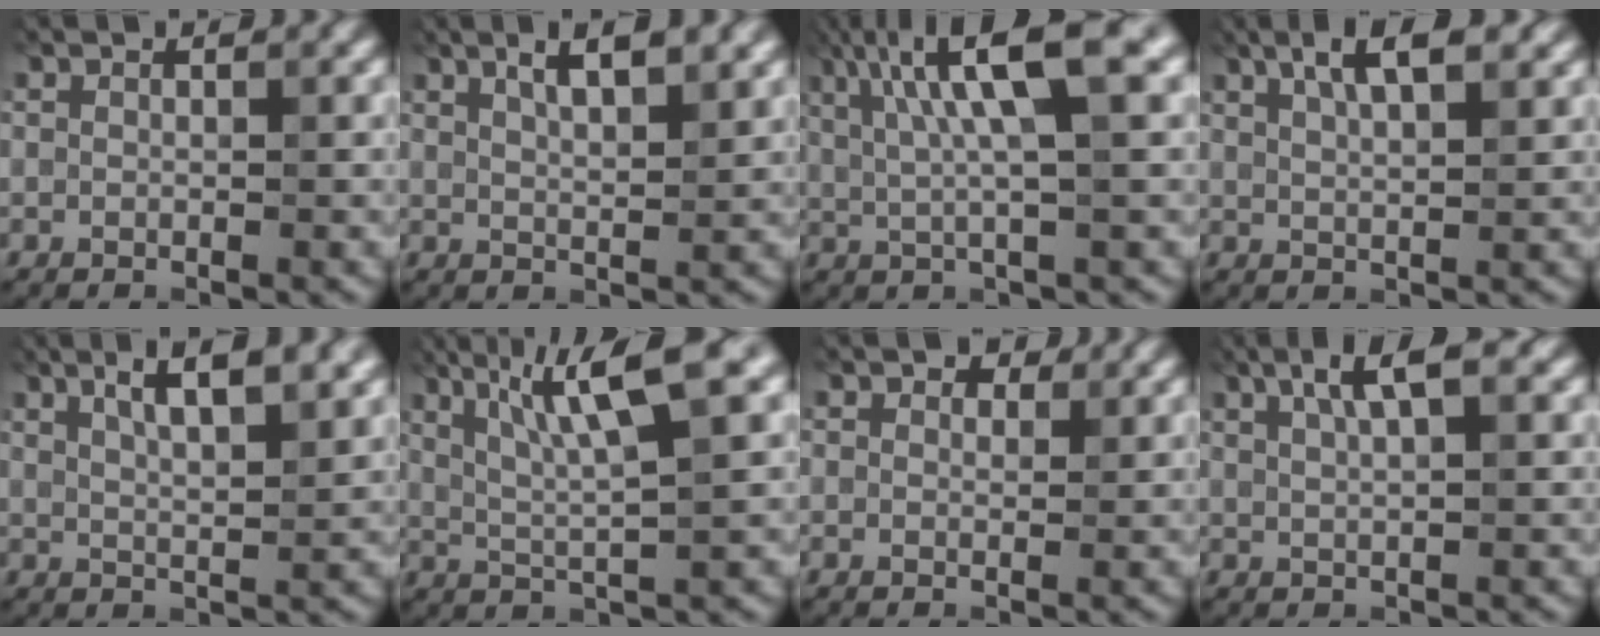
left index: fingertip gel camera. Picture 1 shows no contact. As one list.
[{"total": 5.3, "force": [2.9, 1.8, 4.0], "torque": [-0.044, 0.025, 0.030]}, {"total": 8.7, "force": [2.9, 1.7, 8.0], "torque": [-0.140, 0.015, 0.054]}, {"total": 6.1, "force": [3.4, 2.1, 4.6], "torque": [-0.064, 0.029, 0.036]}, {"total": 6.6, "force": [3.6, 2.0, 5.2], "torque": [-0.064, 0.028, 0.041]}, {"total": 7.8, "force": [3.1, 1.2, 7.1], "torque": [-0.123, 0.017, 0.060]}, {"total": 2.3, "force": [1.7, 1.2, 1.0], "torque": [-0.013, -0.003, 0.026]}, {"total": 4.1, "force": [2.0, 1.0, 3.5], "torque": [-0.062, 0.010, 0.034]}]